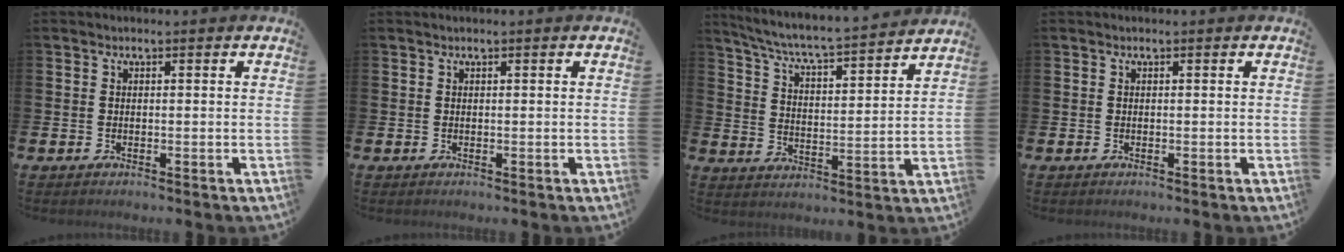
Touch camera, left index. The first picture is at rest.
{"total": 0.0}
{"total": 6.1, "force": [5.8, 0.0, 1.9], "torque": [-0.066, -0.050, 0.095]}
{"total": 0.0}